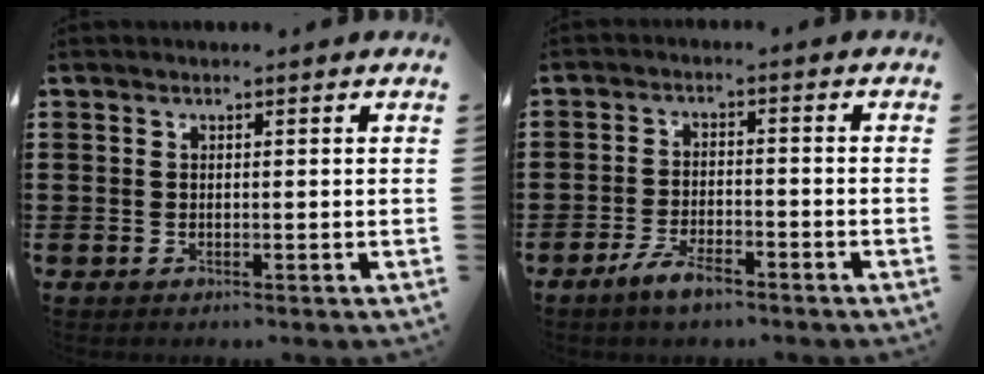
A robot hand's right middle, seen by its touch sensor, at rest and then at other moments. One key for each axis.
{"total": 4.5, "fx": -3.3, "fy": 1.5, "fz": 2.7, "tx": -0.063, "ty": 0.000, "tz": -0.066}